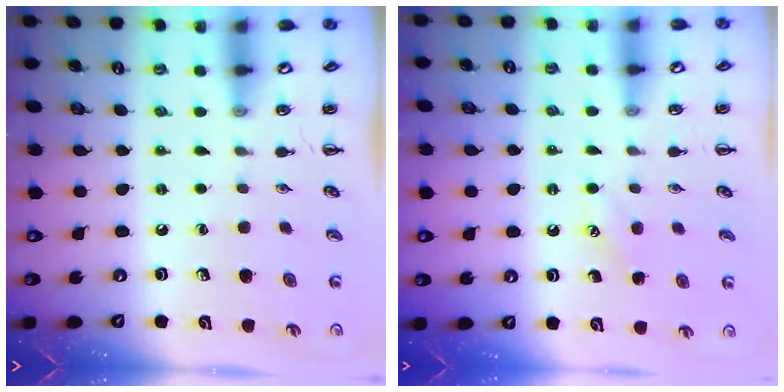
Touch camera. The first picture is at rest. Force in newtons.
{"total": 2.5, "press": 2.5, "slide": 0.6}